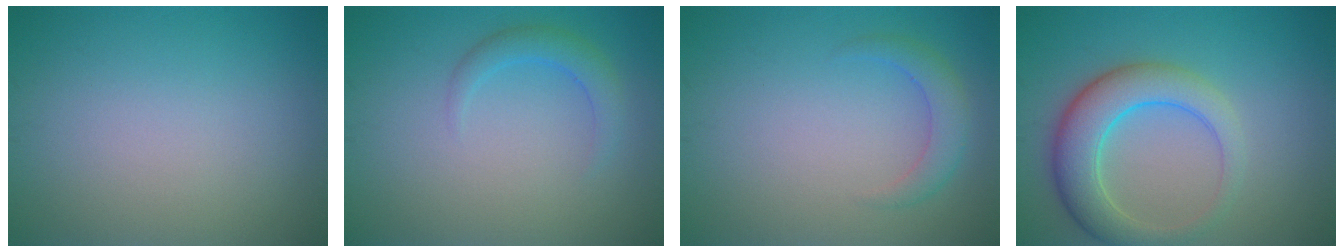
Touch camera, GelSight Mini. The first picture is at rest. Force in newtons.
{"total": 2.1, "press": 2.1, "slide": 0.3}
{"total": 2.2, "press": 2.2, "slide": 0.1}
{"total": 5.8, "press": 5.8, "slide": 0.1}